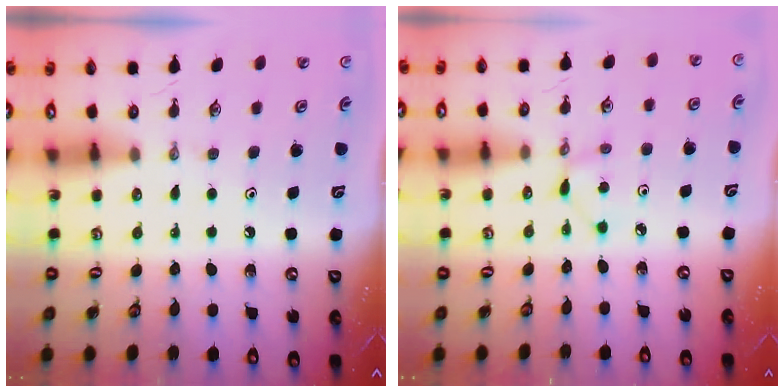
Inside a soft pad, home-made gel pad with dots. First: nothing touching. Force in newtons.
{"total": 2.2, "press": 2.2, "slide": 0.3}